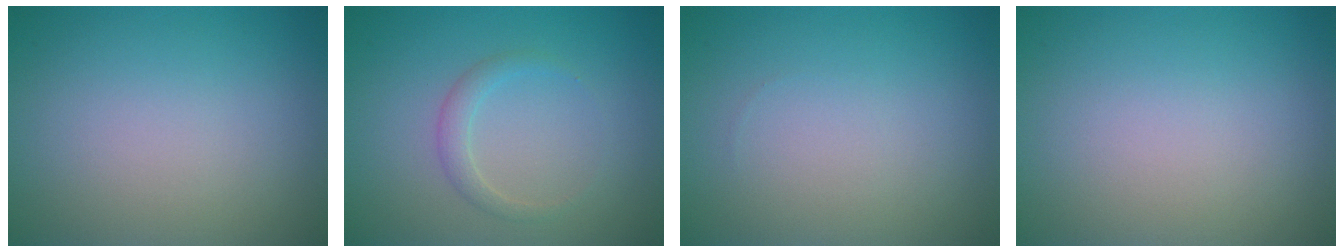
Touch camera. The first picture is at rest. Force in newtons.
{"total": 1.4, "press": 1.4, "slide": 0.1}
{"total": 0.0}
{"total": 0.0}